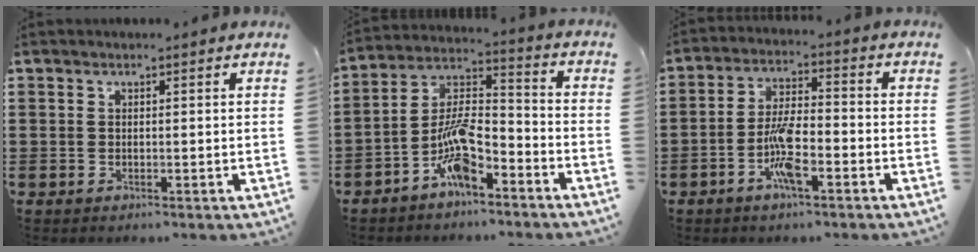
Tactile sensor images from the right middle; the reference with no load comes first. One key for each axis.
{"total": 9.4, "fx": -6.0, "fy": 2.7, "fz": 6.7, "tx": -0.156, "ty": -0.001, "tz": -0.121}
{"total": 7.1, "fx": -3.0, "fy": 1.9, "fz": 6.2, "tx": -0.143, "ty": -0.008, "tz": -0.064}